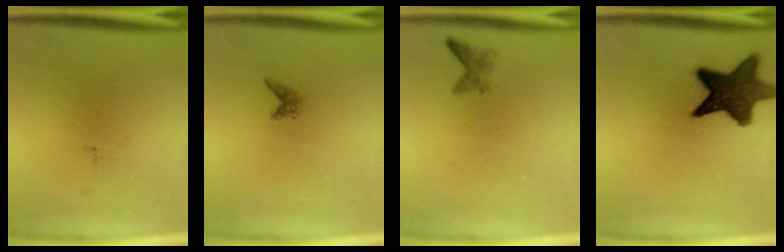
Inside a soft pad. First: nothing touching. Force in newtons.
{"total": 0.8}
{"total": 1.1}
{"total": 12.4}